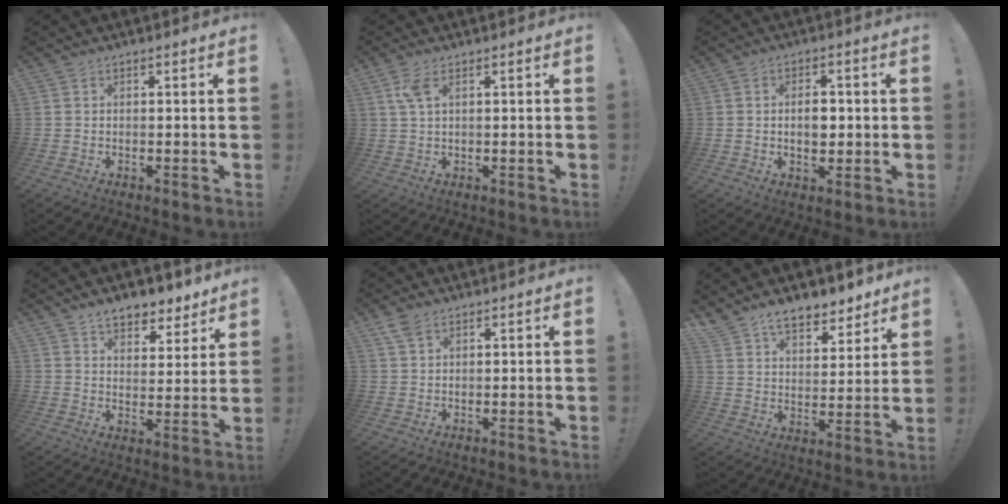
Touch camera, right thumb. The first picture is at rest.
{"total": 4.1, "force": [1.8, 1.6, 3.3], "torque": [-0.063, 0.001, 0.032]}
{"total": 5.2, "force": [0.1, 3.5, 3.8], "torque": [-0.048, 0.002, -0.002]}
{"total": 8.4, "force": [6.7, 4.2, 2.8], "torque": [-0.033, -0.047, 0.123]}
{"total": 3.5, "force": [2.2, 1.8, 2.1], "torque": [-0.041, -0.004, 0.043]}
{"total": 11.0, "force": [8.9, 5.2, 3.8], "torque": [-0.067, -0.062, 0.168]}